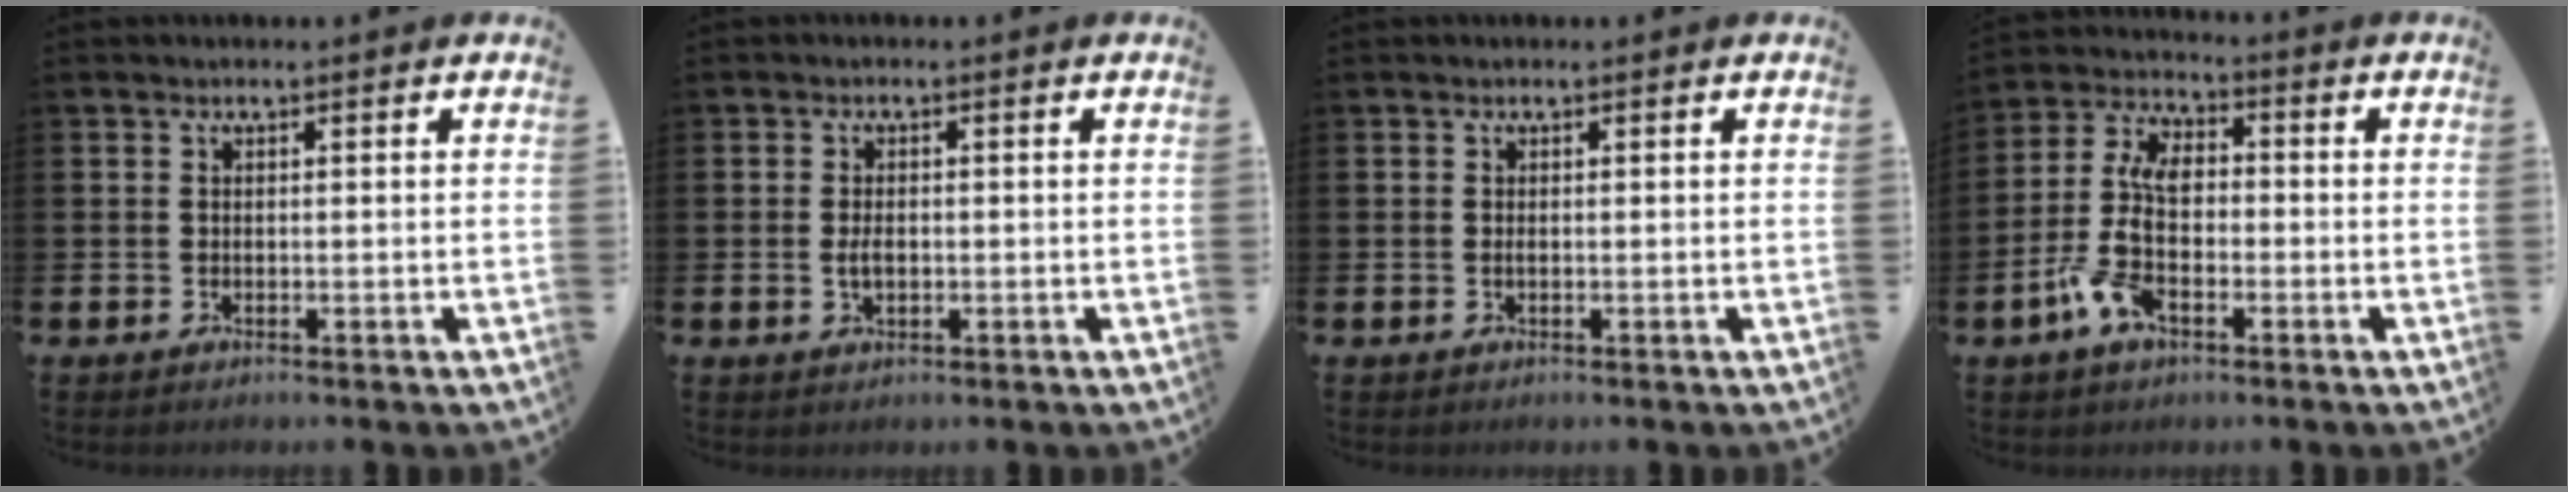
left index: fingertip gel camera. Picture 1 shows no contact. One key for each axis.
{"total": 2.0, "fx": -0.1, "fy": 1.0, "fz": 1.6, "tx": -0.026, "ty": 0.001, "tz": -0.003}
{"total": 0.6, "fx": -0.5, "fy": -0.2, "fz": -0.2, "tx": 0.001, "ty": 0.000, "tz": -0.009}
{"total": 8.9, "fx": -1.8, "fy": 4.8, "fz": 7.3, "tx": -0.169, "ty": 0.001, "tz": -0.038}